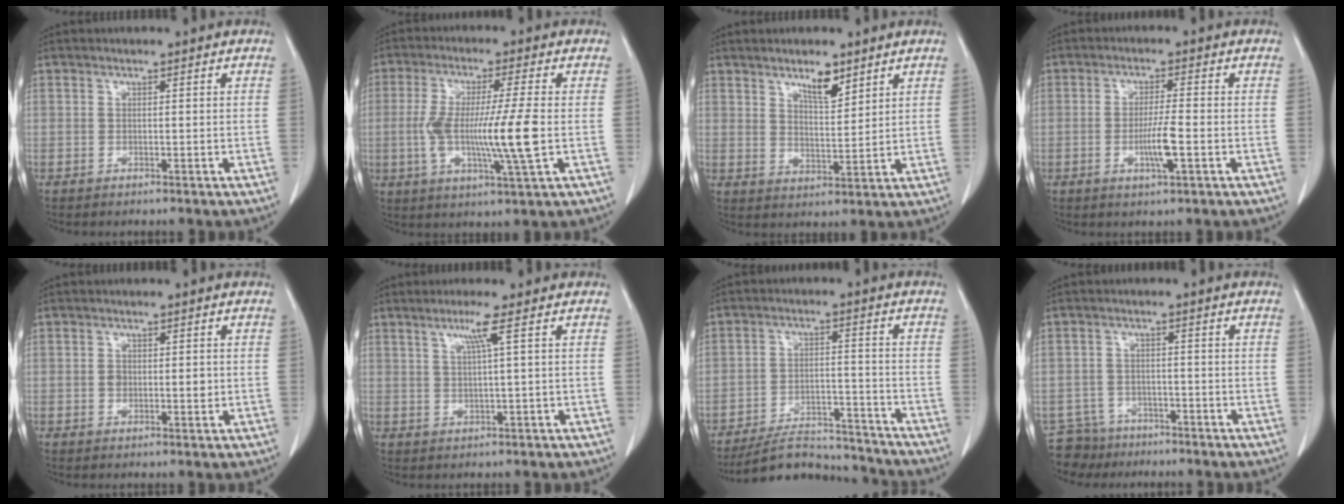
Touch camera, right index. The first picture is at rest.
{"total": 12.1, "force": [-1.4, 0.2, 12.0], "torque": [-0.230, -0.008, -0.027]}
{"total": 5.5, "force": [3.7, 1.7, 3.7], "torque": [-0.066, -0.005, 0.066]}
{"total": 5.2, "force": [-1.5, 0.2, 5.0], "torque": [-0.095, -0.008, -0.027]}
{"total": 3.1, "force": [-0.1, 1.8, 2.4], "torque": [-0.042, 0.002, 0.002]}
{"total": 3.6, "force": [1.6, -0.9, 3.2], "torque": [-0.064, -0.005, 0.031]}
{"total": 11.9, "force": [-11.5, 2.7, 1.7], "torque": [-0.016, 0.018, -0.176]}
{"total": 5.7, "force": [-4.5, 3.5, -0.7], "torque": [0.017, 0.005, -0.078]}